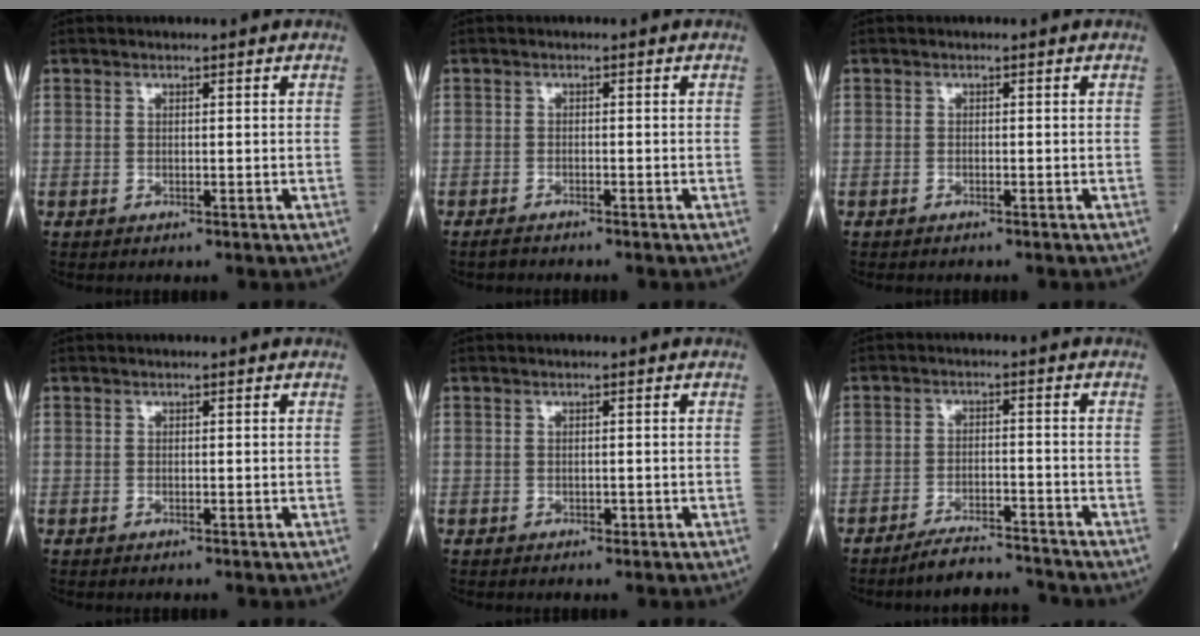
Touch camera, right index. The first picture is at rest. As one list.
[{"total": 1.5, "force": [-1.4, 0.2, 0.3], "torque": [-0.011, -0.002, -0.024]}, {"total": 1.3, "force": [-1.1, 0.6, 0.1], "torque": [-0.006, 0.003, -0.017]}, {"total": 0.0}, {"total": 0.5, "force": [-0.1, 0.3, 0.4], "torque": [-0.008, -0.001, -0.001]}, {"total": 6.0, "force": [-5.9, 0.2, 1.1], "torque": [-0.017, -0.004, -0.103]}]